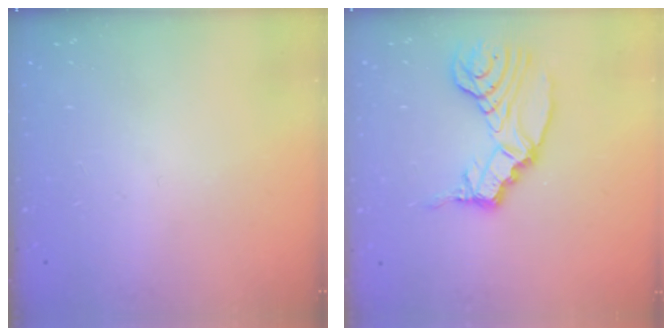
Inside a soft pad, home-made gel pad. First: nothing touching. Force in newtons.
{"total": 11.1, "press": 11.0, "slide": 1.3}